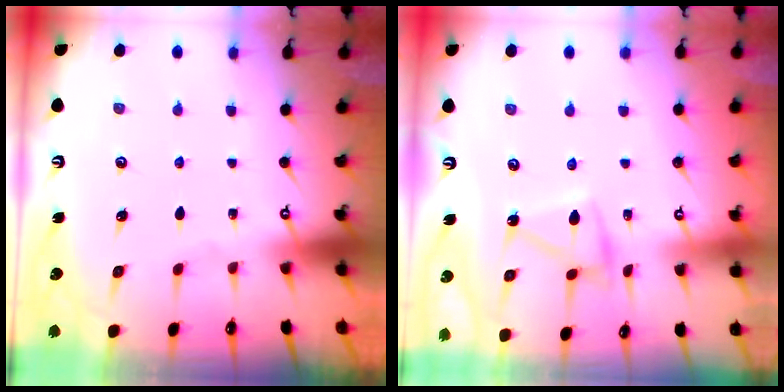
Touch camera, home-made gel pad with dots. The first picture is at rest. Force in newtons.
{"total": 8.7, "press": 8.7, "slide": 0.3}